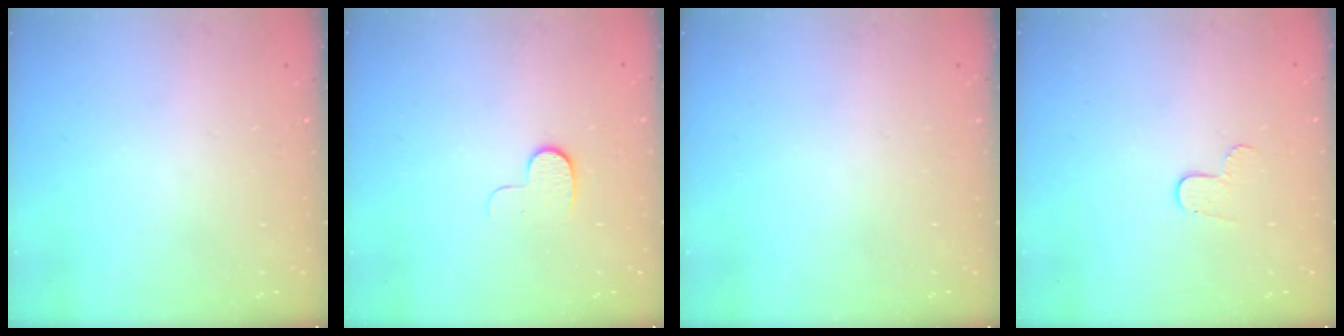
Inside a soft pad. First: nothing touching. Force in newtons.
{"total": 5.5, "press": 5.4, "slide": 0.8}
{"total": 0.0}
{"total": 5.1, "press": 5.1, "slide": 0.5}